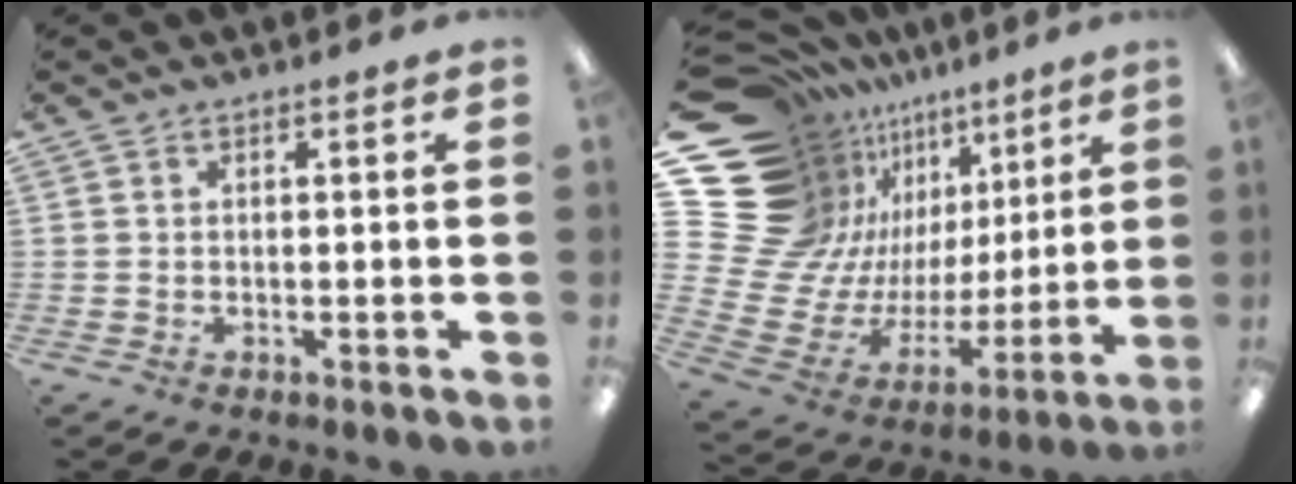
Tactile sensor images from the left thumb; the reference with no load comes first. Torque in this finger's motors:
{"motor_torque": [0.56, 0.89, 1.29, -1.48, 0.06]}